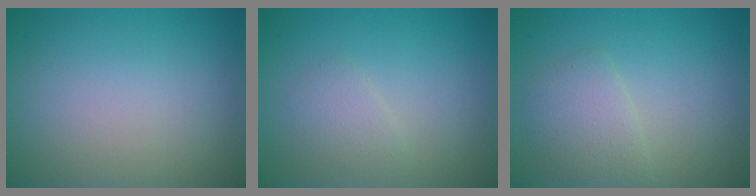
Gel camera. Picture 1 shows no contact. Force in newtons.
{"total": 1.5, "press": 1.4, "slide": 0.1}
{"total": 2.7, "press": 2.7, "slide": 0.1}